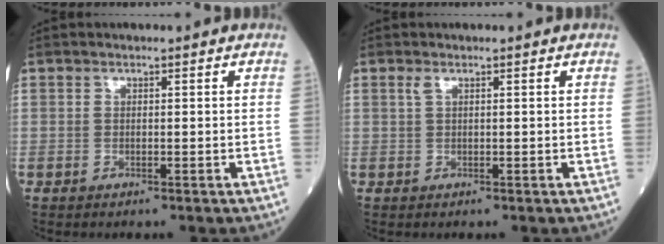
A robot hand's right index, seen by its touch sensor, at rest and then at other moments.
{"total": 0.8, "force": [0.4, 0.1, 0.6], "torque": [-0.021, 0.007, 0.008]}